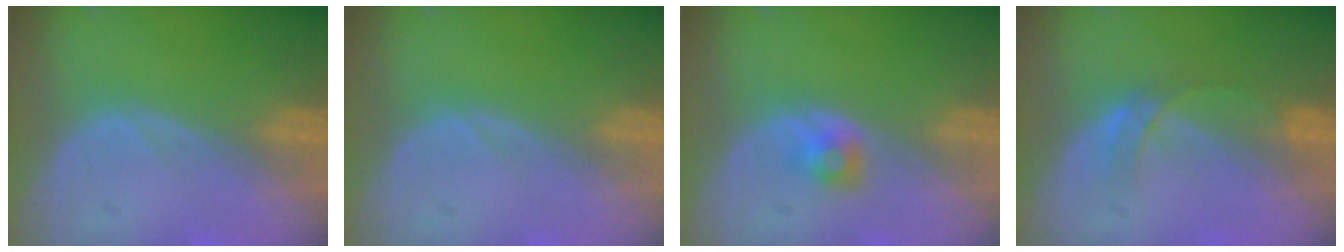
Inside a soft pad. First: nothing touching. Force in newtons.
{"total": 0.0}
{"total": 2.0, "press": 2.0, "slide": 0.3}
{"total": 3.3, "press": 3.0, "slide": 1.2}